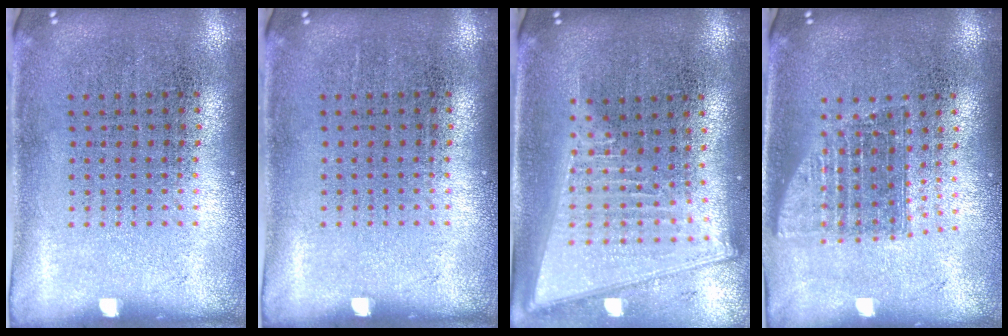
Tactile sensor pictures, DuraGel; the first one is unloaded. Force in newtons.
{"total": 0.0}
{"total": 2.2, "press": 1.8, "slide": 1.2}
{"total": 1.4, "press": 1.2, "slide": 0.8}